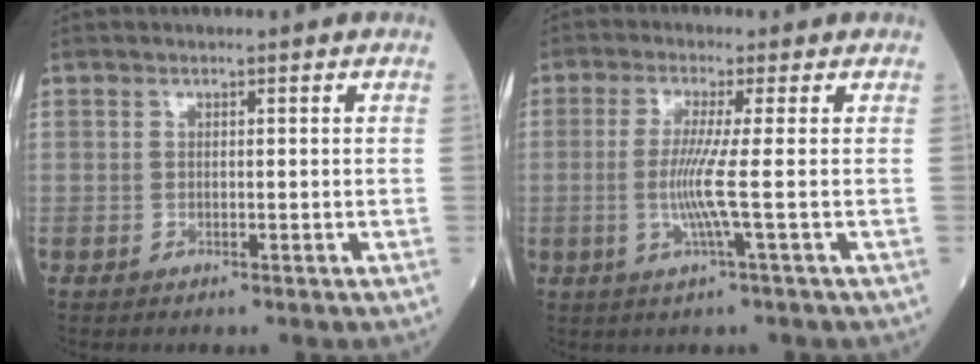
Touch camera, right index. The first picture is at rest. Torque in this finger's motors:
{"motor_torque": [0.05, -0.03, -0.01, 0.00]}